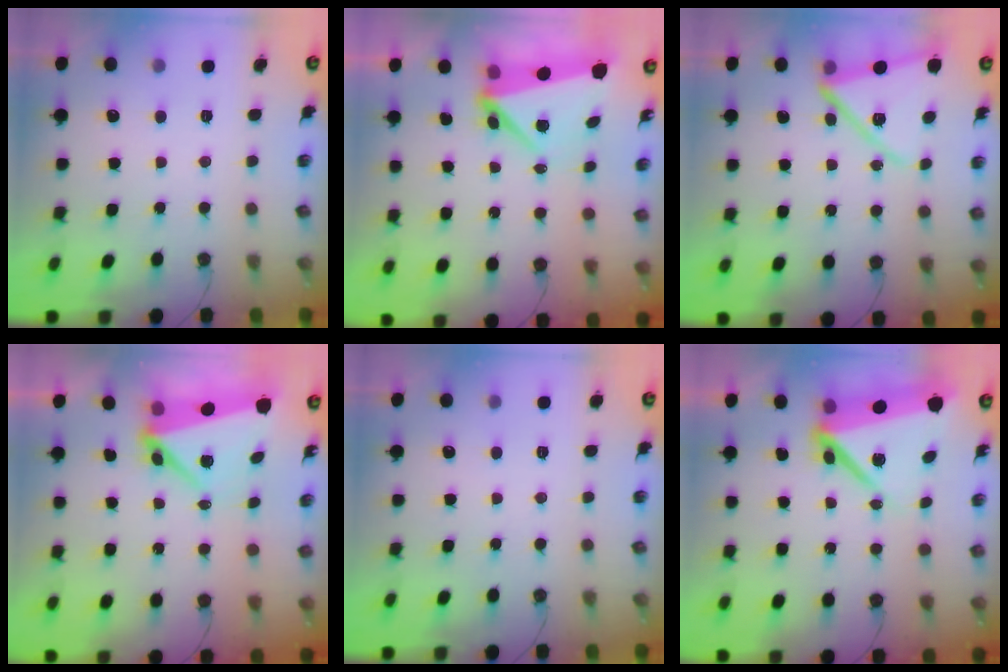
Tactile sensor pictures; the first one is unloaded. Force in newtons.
{"total": 5.7, "press": 5.7, "slide": 0.9}
{"total": 13.3, "press": 13.3, "slide": 1.4}
{"total": 7.1, "press": 6.9, "slide": 1.7}
{"total": 0.5, "press": 0.5, "slide": 0.2}
{"total": 11.8, "press": 11.6, "slide": 1.9}